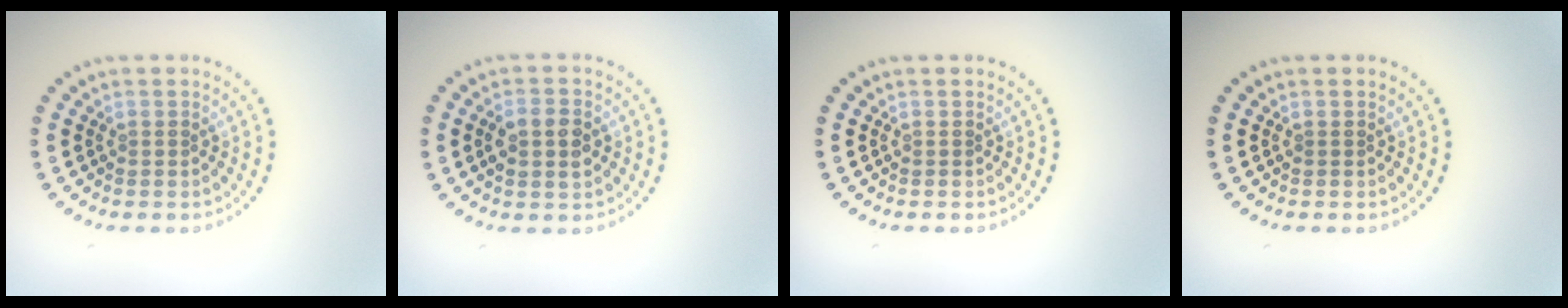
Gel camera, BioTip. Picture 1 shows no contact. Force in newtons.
{"total": 2.7, "press": 2.7, "slide": 0.1}
{"total": 0.0}
{"total": 0.0}